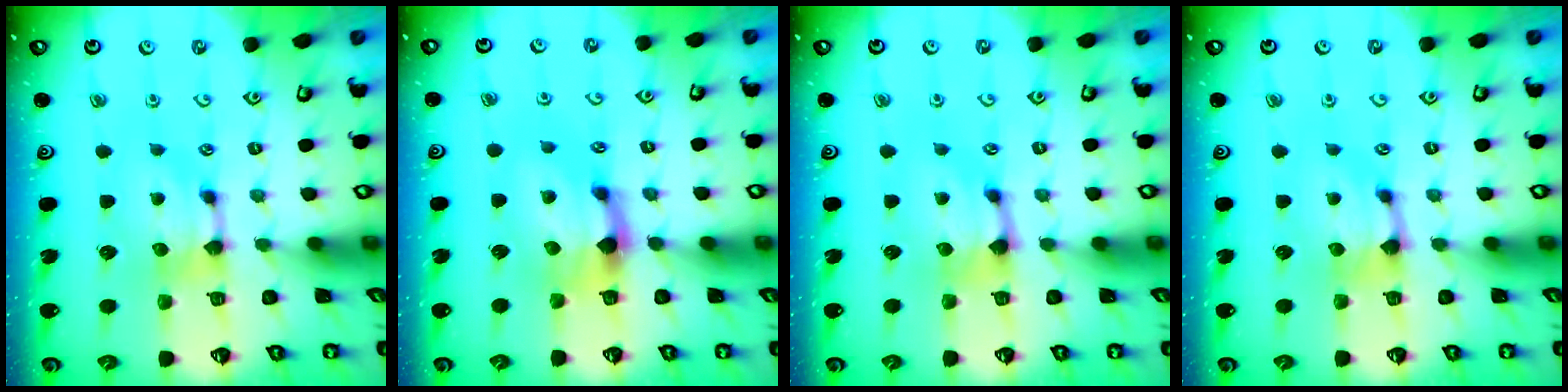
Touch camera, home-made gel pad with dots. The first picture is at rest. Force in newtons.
{"total": 2.4, "press": 1.6, "slide": 1.7}
{"total": 1.0, "press": 0.4, "slide": 1.0}
{"total": 0.8, "press": 0.3, "slide": 0.7}